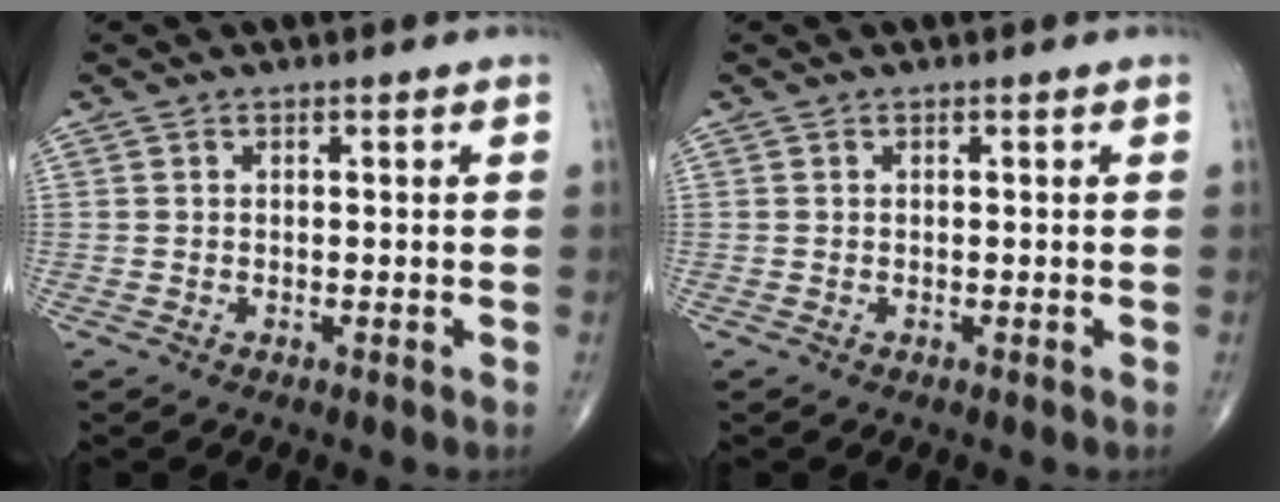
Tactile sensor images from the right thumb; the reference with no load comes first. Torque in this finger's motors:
{"motor_torque": [-0.01, 0.00, 0.03, -0.02, 0.01]}